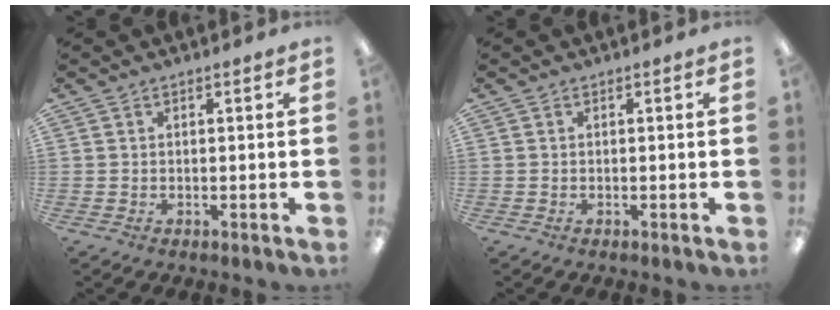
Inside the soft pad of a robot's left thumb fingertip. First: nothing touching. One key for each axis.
{"total": 0.0}